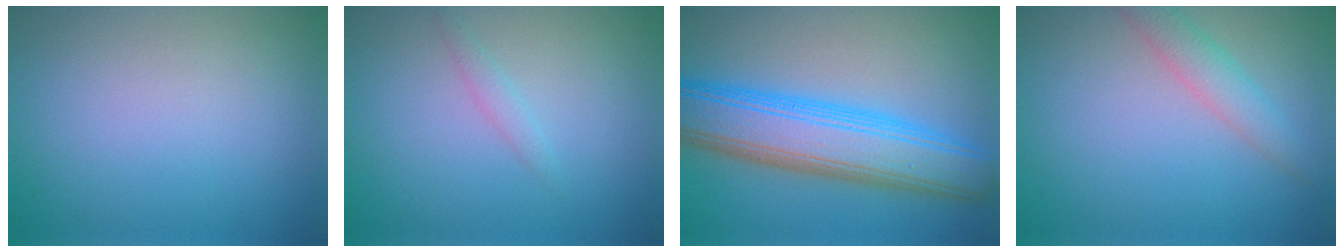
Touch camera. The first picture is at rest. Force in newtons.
{"total": 1.0, "press": 0.9, "slide": 0.2}
{"total": 9.0, "press": 9.0, "slide": 0.3}
{"total": 2.6, "press": 2.6, "slide": 0.2}